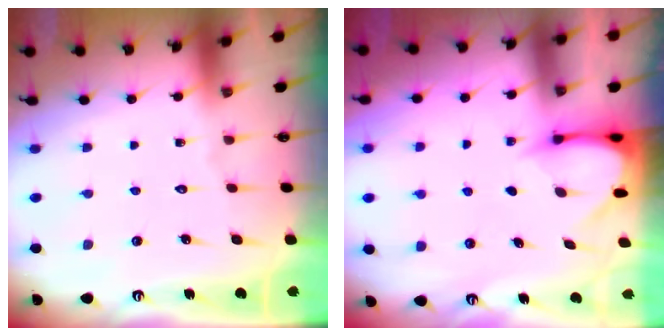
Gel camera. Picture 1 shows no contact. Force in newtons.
{"total": 3.7, "press": 3.7, "slide": 0.3}